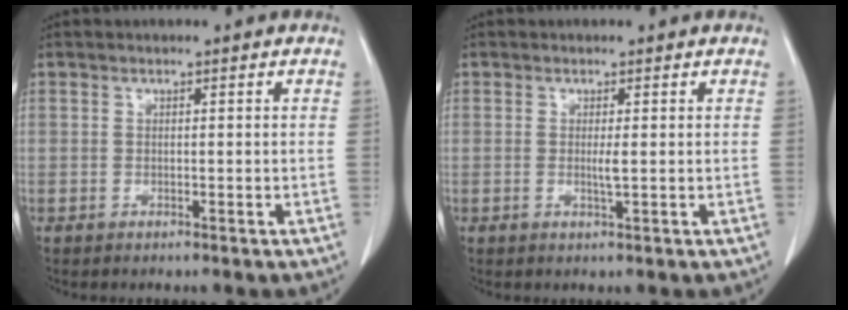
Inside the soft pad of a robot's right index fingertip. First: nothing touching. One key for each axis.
{"total": 1.3, "fx": 0.0, "fy": 0.1, "fz": 1.3, "tx": -0.027, "ty": -0.002, "tz": 0.003}